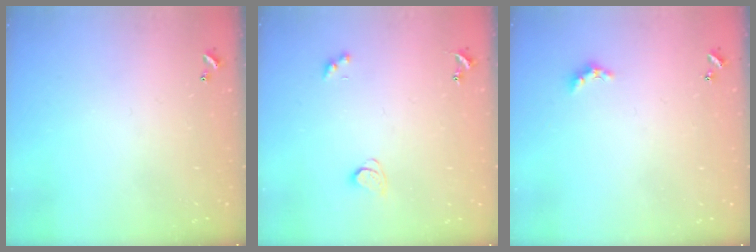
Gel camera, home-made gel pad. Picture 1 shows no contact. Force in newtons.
{"total": 2.1, "press": 2.0, "slide": 0.7}
{"total": 1.7, "press": 1.6, "slide": 0.5}